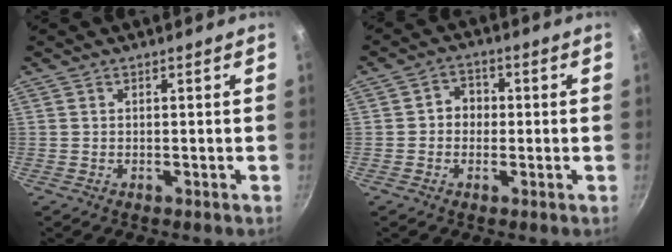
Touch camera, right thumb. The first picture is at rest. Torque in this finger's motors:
{"motor_torque": [0.01, -0.09, 0.06, 0.10, 0.03]}